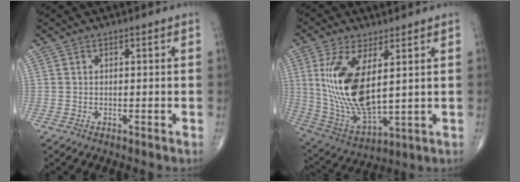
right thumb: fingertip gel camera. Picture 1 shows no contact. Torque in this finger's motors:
{"motor_torque": [-0.64, 1.39, 1.40, 0.54, 0.33]}